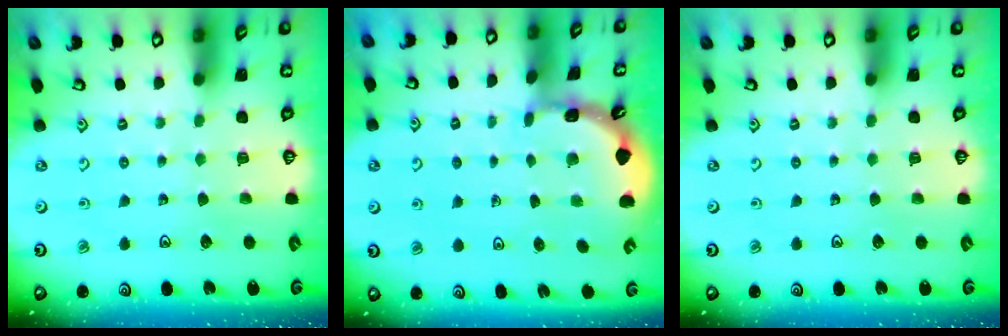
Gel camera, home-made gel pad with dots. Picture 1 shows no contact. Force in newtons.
{"total": 1.7, "press": 1.7, "slide": 0.1}
{"total": 0.0}